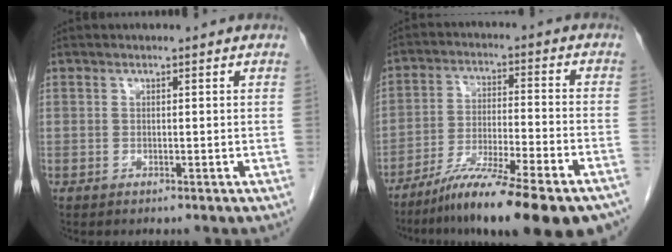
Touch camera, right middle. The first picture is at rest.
{"total": 19.9, "force": [-15.5, 1.3, 12.4], "torque": [-0.150, -0.016, -0.246]}